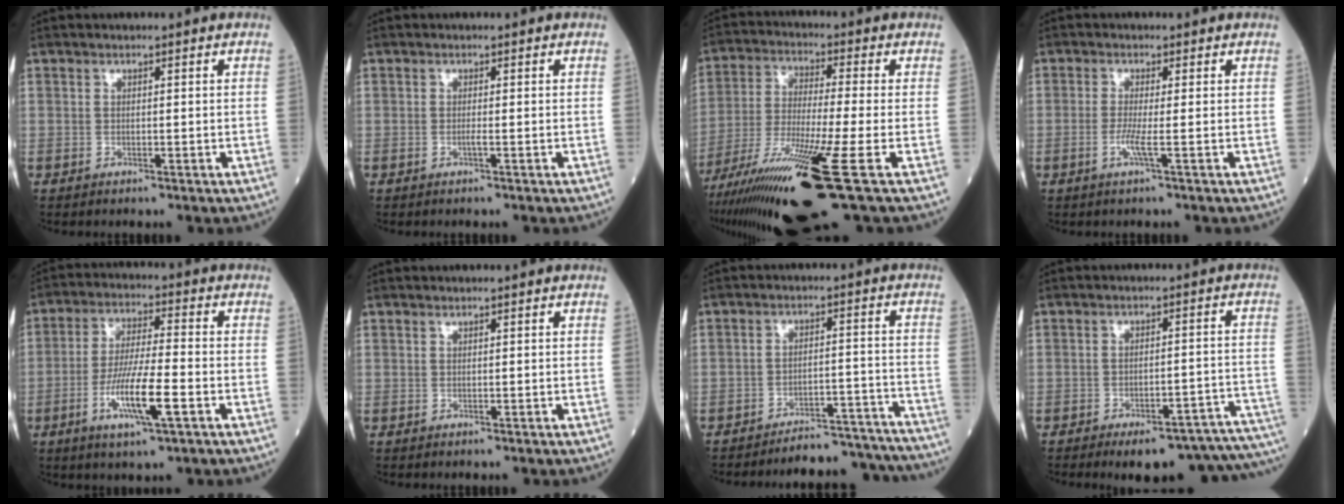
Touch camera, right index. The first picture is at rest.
{"total": 0.5, "force": [-0.2, -0.2, 0.4], "torque": [-0.006, 0.001, -0.009]}
{"total": 18.4, "force": [-9.9, 0.0, 15.5], "torque": [-0.274, -0.050, -0.177]}
{"total": 2.3, "force": [-0.8, -0.5, 2.1], "torque": [-0.049, -0.004, -0.019]}
{"total": 10.1, "force": [-3.8, 0.8, 9.3], "torque": [-0.177, -0.011, -0.070]}
{"total": 0.0}
{"total": 14.0, "force": [-13.8, 2.0, 1.6], "torque": [0.009, 0.033, -0.175]}
{"total": 17.4, "force": [-15.4, 2.2, 7.8], "torque": [-0.023, 0.026, -0.183]}